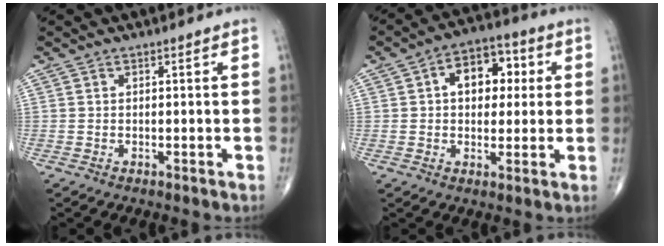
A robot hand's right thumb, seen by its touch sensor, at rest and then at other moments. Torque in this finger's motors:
{"motor_torque": [-0.15, 0.32, 0.05, 0.00, 0.06]}